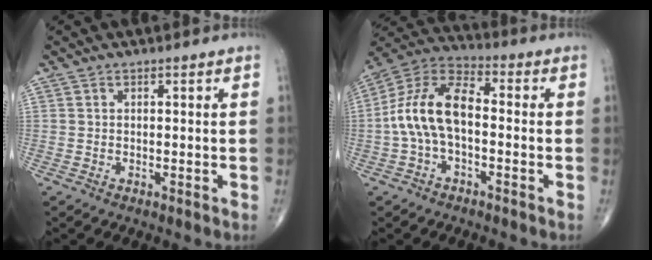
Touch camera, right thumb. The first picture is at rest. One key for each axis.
{"total": 12.6, "fx": -1.2, "fy": 6.8, "fz": 10.5, "tx": -0.209, "ty": 0.040, "tz": -0.033}